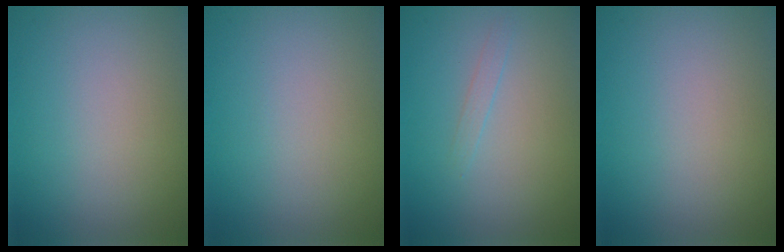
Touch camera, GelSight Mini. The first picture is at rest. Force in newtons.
{"total": 0.0}
{"total": 0.8, "press": 0.8, "slide": 0.1}
{"total": 0.0}